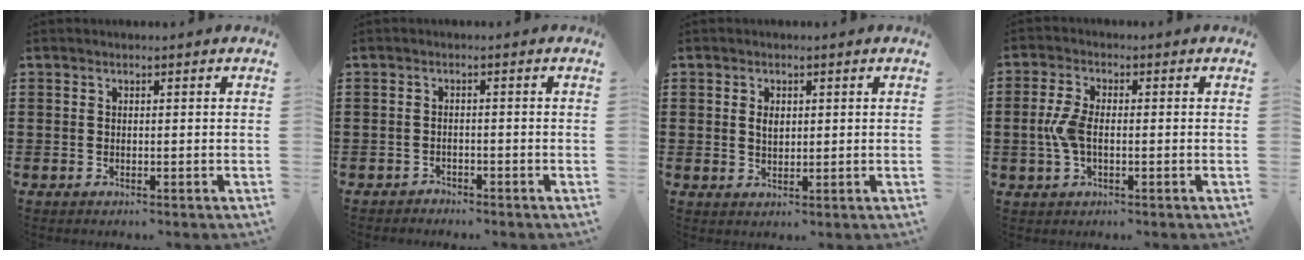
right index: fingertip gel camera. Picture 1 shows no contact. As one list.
[{"total": 1.4, "force": [-1.3, 0.3, -0.2], "torque": [-0.002, 0.003, -0.031]}, {"total": 2.0, "force": [0.5, 1.2, 1.5], "torque": [-0.031, 0.006, 0.008]}, {"total": 4.8, "force": [-0.6, 2.3, 4.1], "torque": [-0.104, -0.005, -0.018]}]